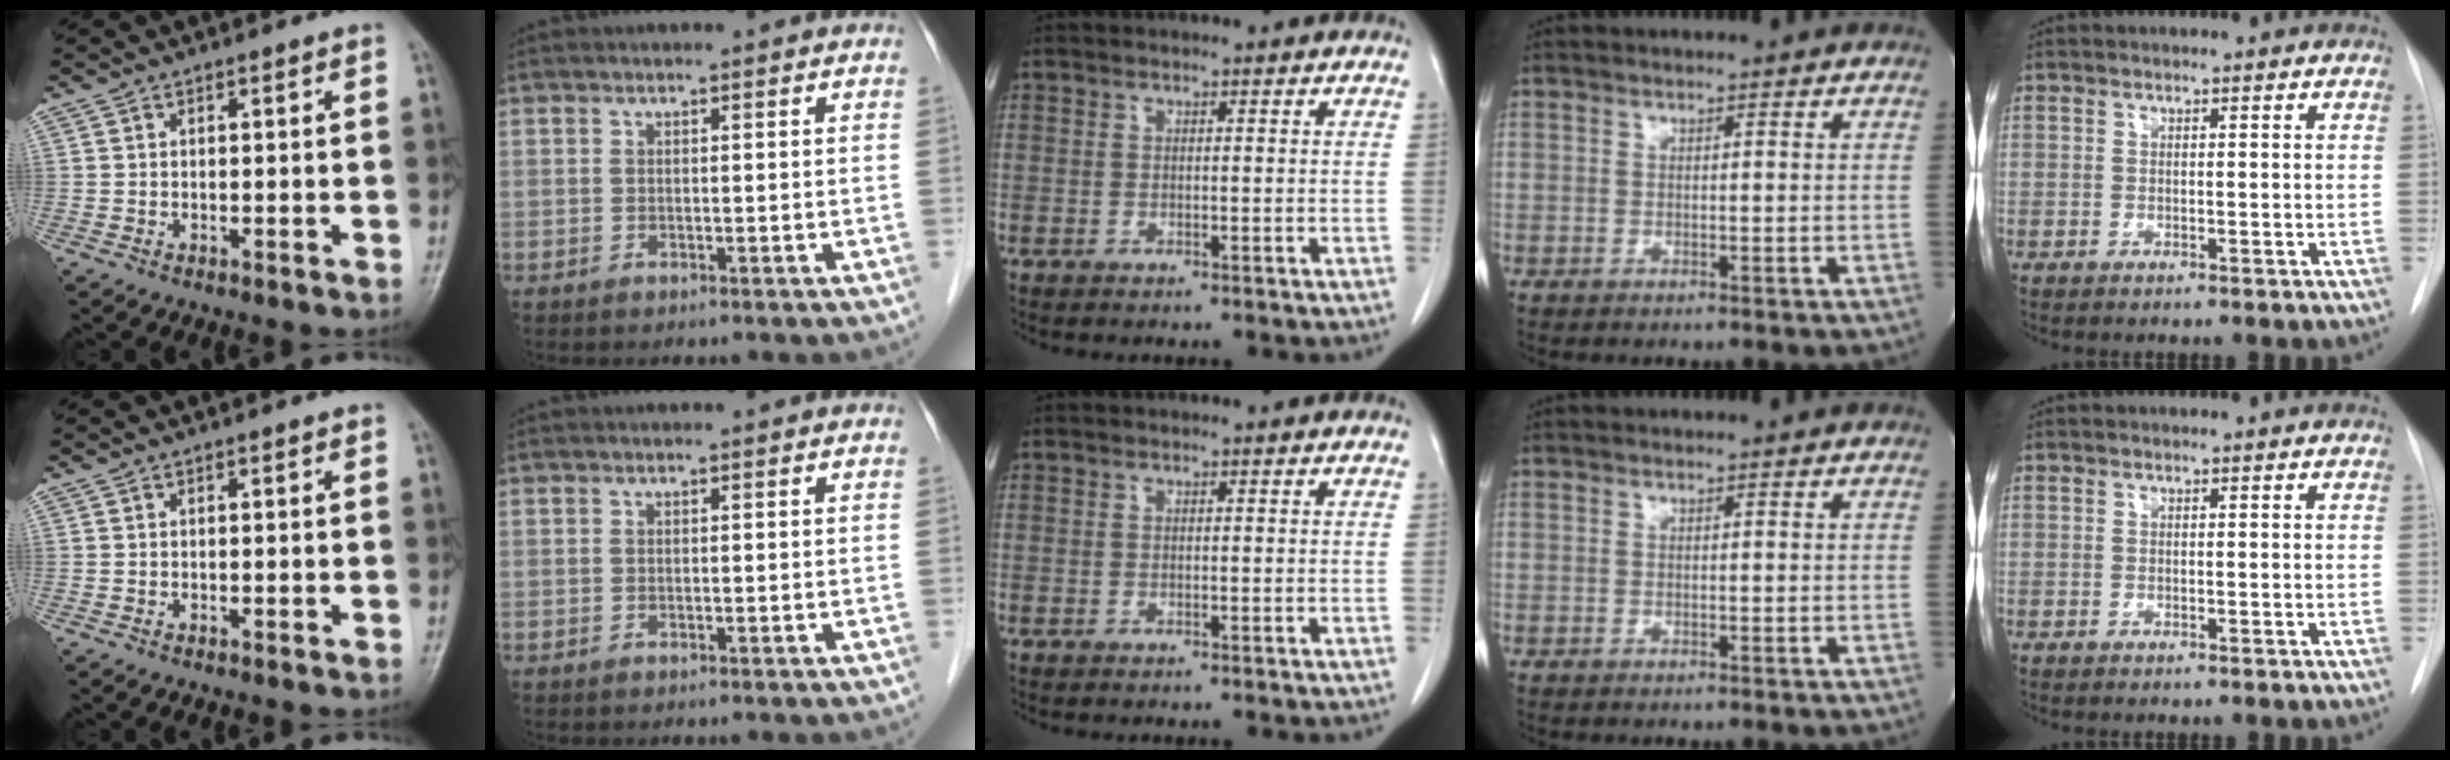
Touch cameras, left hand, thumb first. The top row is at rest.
{}